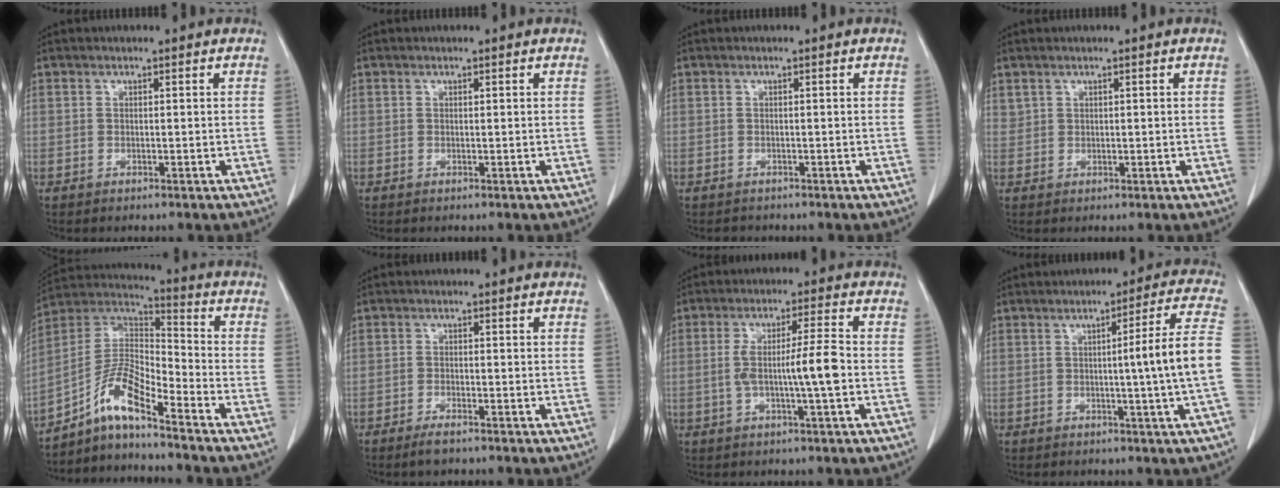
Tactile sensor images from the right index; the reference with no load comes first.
{"total": 0.0}
{"total": 1.0, "force": [-0.9, 0.4, -0.1], "torque": [-0.008, -0.001, -0.014]}
{"total": 1.0, "force": [0.7, 0.6, 0.3], "torque": [-0.005, 0.003, 0.018]}
{"total": 9.5, "force": [-6.8, 1.3, 6.5], "torque": [-0.140, 0.023, -0.128]}
{"total": 2.2, "force": [-1.7, 0.4, 1.4], "torque": [-0.031, -0.004, -0.028]}
{"total": 7.4, "force": [-1.1, -0.2, 7.3], "torque": [-0.135, 0.006, -0.018]}
{"total": 9.9, "force": [-1.1, -2.3, 9.5], "torque": [-0.127, -0.001, -0.014]}